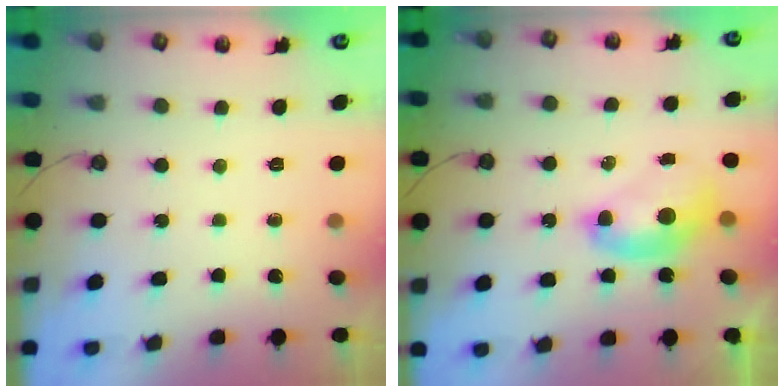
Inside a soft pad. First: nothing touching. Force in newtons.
{"total": 2.7, "press": 2.7, "slide": 0.1}